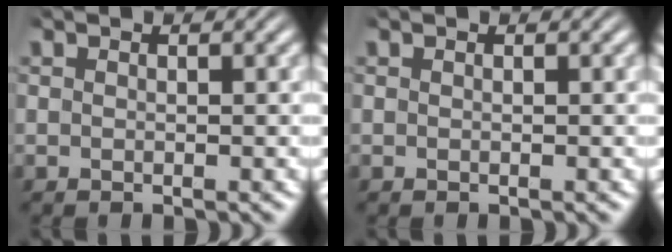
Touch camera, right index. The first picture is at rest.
{"total": 0.0}